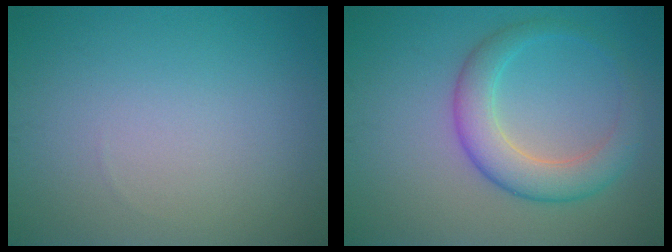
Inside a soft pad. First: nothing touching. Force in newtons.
{"total": 4.8, "press": 4.8, "slide": 0.1}